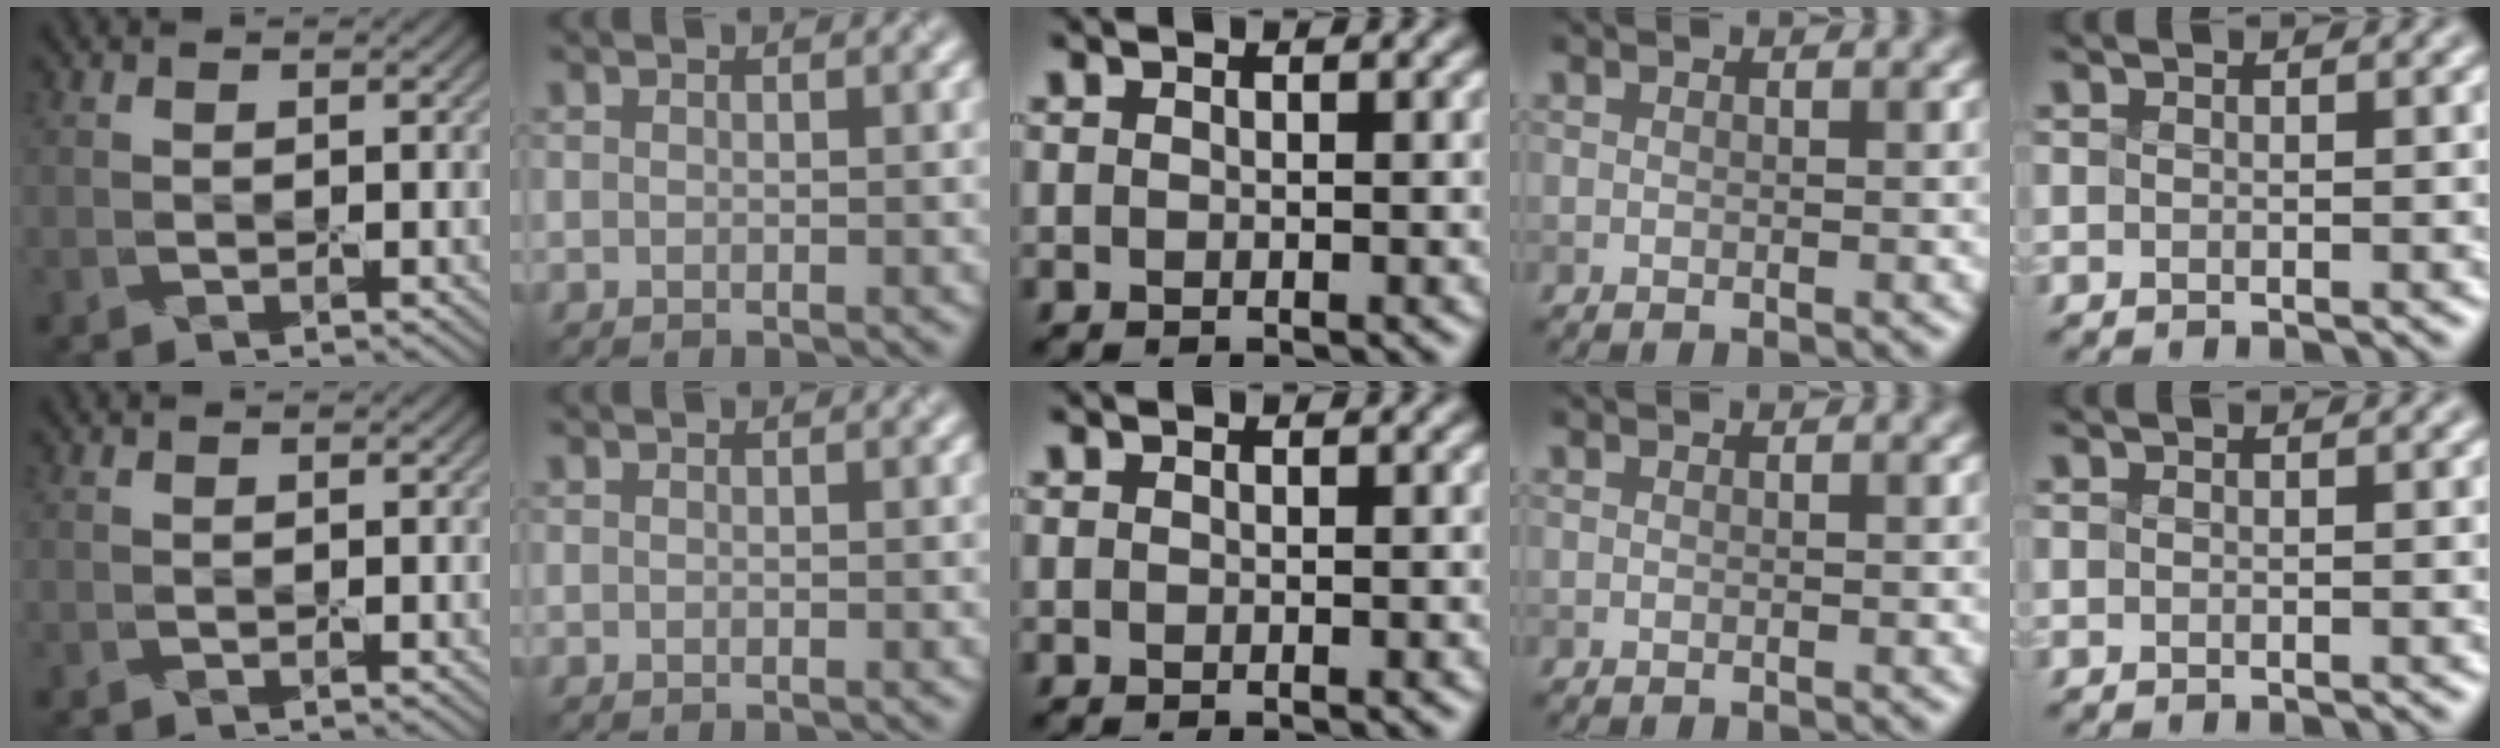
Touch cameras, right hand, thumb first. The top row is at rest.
{}